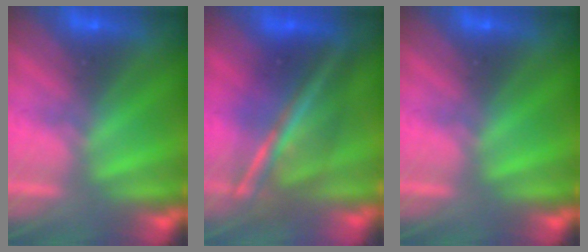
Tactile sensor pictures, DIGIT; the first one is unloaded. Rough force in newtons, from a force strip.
{"total": 7.8}
{"total": 0.0}